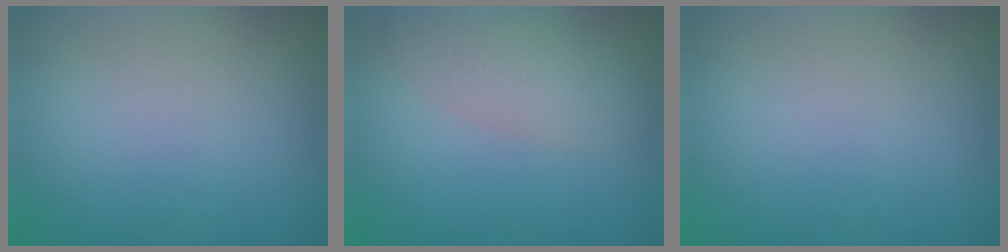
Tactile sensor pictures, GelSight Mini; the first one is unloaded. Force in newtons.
{"total": 3.8, "press": 3.8, "slide": 0.3}
{"total": 0.0}